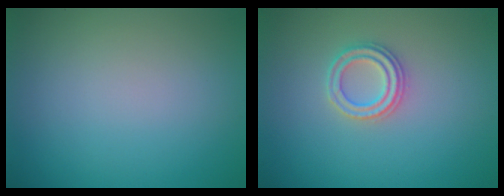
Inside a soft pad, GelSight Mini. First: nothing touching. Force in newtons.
{"total": 2.3, "press": 2.3, "slide": 0.3}